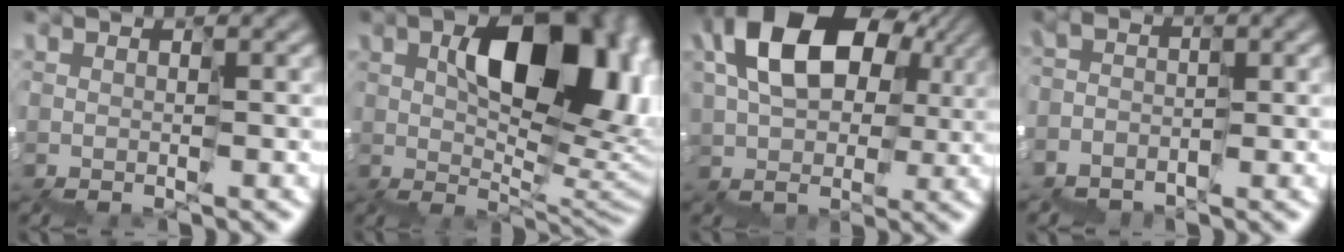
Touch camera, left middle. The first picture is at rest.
{"total": 9.7, "force": [1.6, 5.6, 7.7], "torque": [-0.082, 0.002, 0.032]}
{"total": 10.7, "force": [3.9, 7.4, 6.7], "torque": [-0.128, 0.030, 0.071]}
{"total": 2.9, "force": [-2.4, 0.9, -1.3], "torque": [0.024, -0.004, -0.041]}